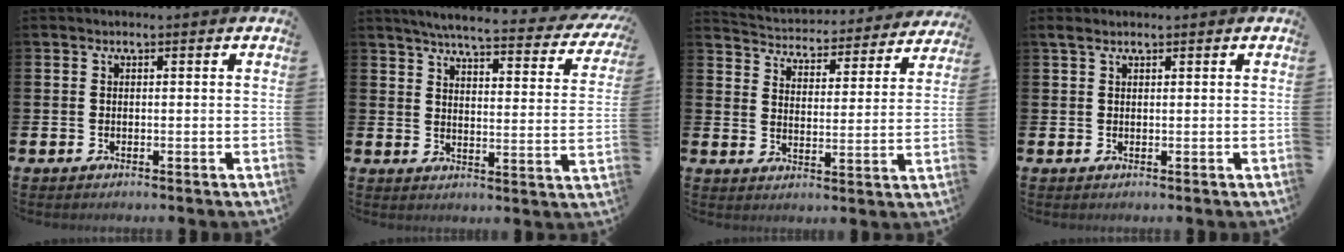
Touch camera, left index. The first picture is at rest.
{"total": 5.2, "force": [4.7, 0.5, 2.2], "torque": [-0.052, -0.040, 0.072]}
{"total": 4.1, "force": [3.9, 1.0, 0.2], "torque": [-0.026, -0.042, 0.060]}
{"total": 1.9, "force": [1.3, 0.6, 1.2], "torque": [-0.024, 0.005, 0.022]}